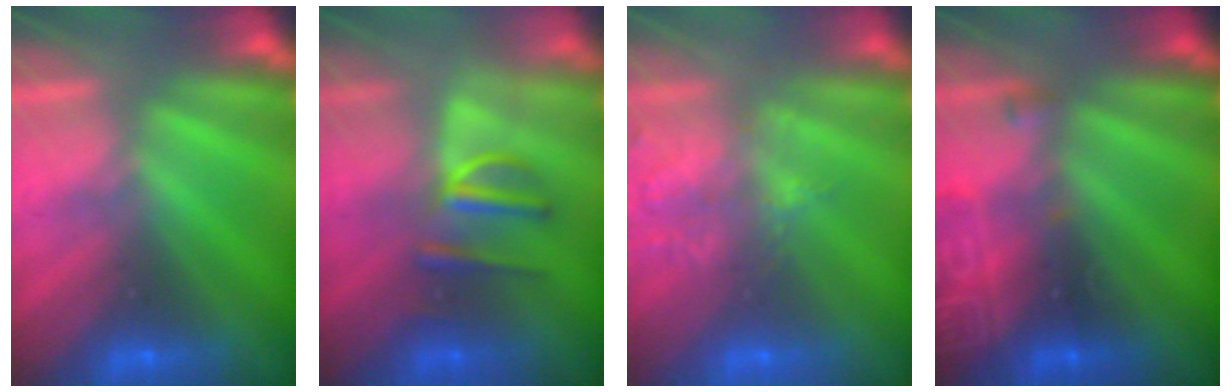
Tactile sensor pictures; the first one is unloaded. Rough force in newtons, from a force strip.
{"total": 2.9}
{"total": 1.7}
{"total": 3.0}